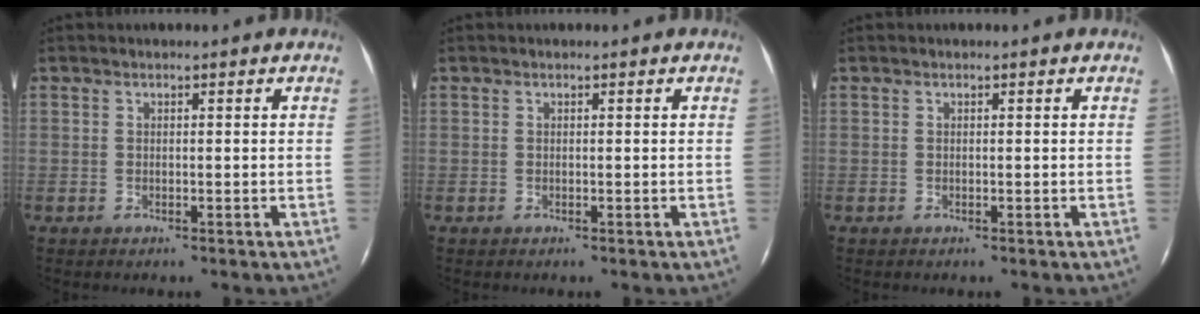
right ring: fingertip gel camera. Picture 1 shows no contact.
{"total": 0.0}
{"total": 0.0}